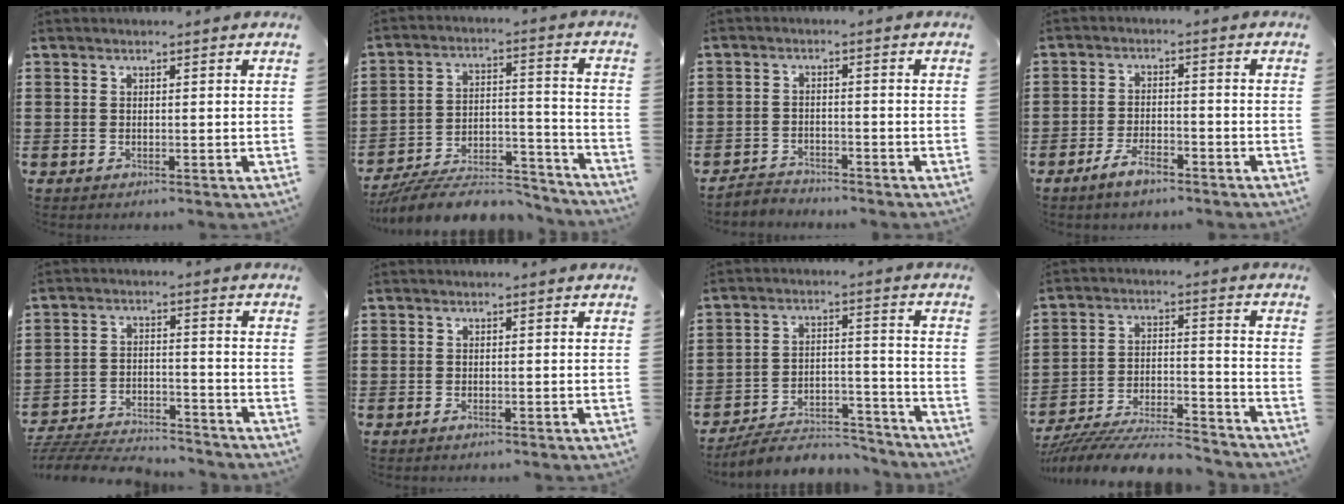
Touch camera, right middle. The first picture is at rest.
{"total": 9.2, "force": [-8.3, 1.8, 3.3], "torque": [-0.047, 0.023, -0.159]}
{"total": 2.8, "force": [-2.7, 0.8, -0.4], "torque": [-0.003, 0.001, -0.061]}
{"total": 4.6, "force": [-3.4, 1.7, 2.6], "torque": [-0.056, 0.008, -0.068]}
{"total": 6.0, "force": [-5.8, 0.8, 0.9], "torque": [-0.024, 0.009, -0.120]}
{"total": 0.8, "force": [-0.6, 0.4, 0.1], "torque": [-0.001, 0.002, -0.014]}
{"total": 6.8, "force": [-6.4, 1.5, 1.7], "torque": [-0.027, 0.018, -0.124]}
{"total": 9.1, "force": [-8.7, 0.8, 2.5], "torque": [-0.041, 0.015, -0.170]}